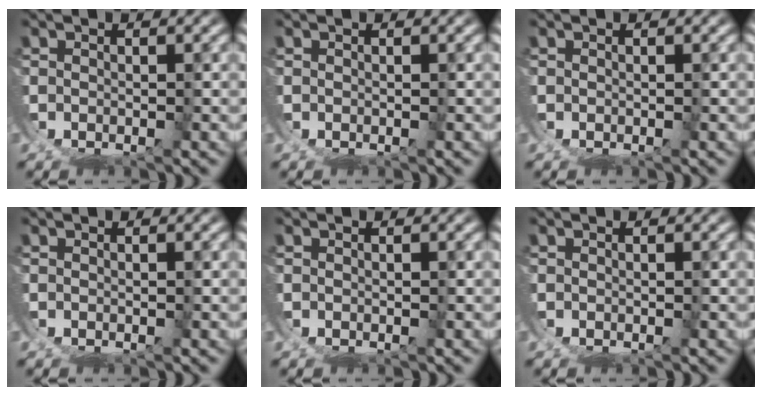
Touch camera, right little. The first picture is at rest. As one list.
[{"total": 0.0}, {"total": 0.0}, {"total": 0.0}, {"total": 0.0}, {"total": 0.0}]